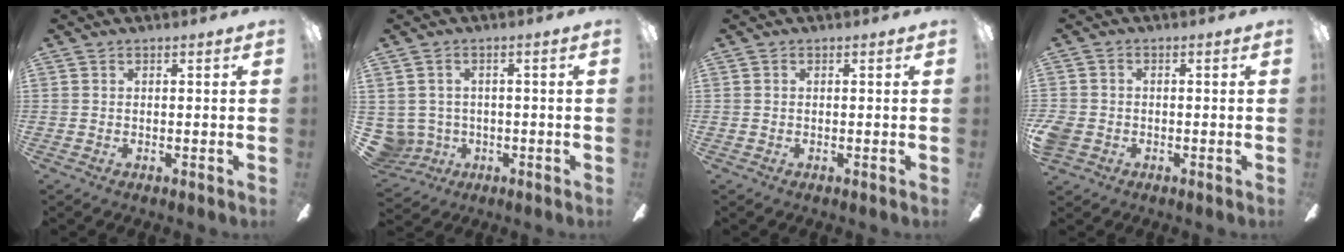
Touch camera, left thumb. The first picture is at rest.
{"total": 4.8, "force": [0.0, 4.8, 0.6], "torque": [-0.047, -0.005, 0.002]}
{"total": 0.0}
{"total": 3.5, "force": [-1.5, 2.8, 1.5], "torque": [-0.035, 0.008, -0.030]}